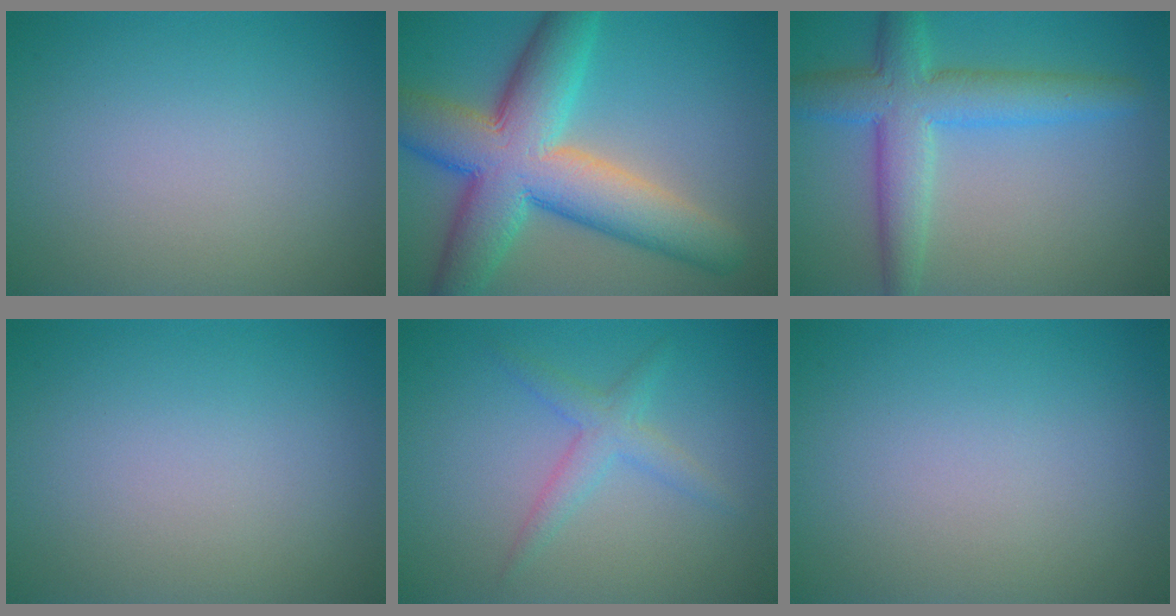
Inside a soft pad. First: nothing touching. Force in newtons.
{"total": 11.6, "press": 11.6, "slide": 0.5}
{"total": 7.0, "press": 7.0, "slide": 0.2}
{"total": 0.0}
{"total": 2.2, "press": 2.2, "slide": 0.1}
{"total": 0.0}